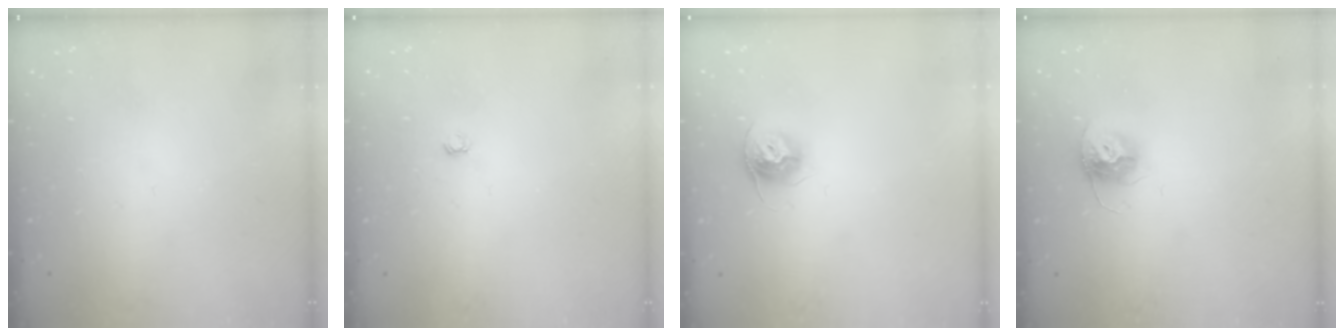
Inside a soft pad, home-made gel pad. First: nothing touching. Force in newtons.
{"total": 3.0, "press": 3.0, "slide": 0.4}
{"total": 10.5, "press": 10.4, "slide": 0.8}
{"total": 10.7, "press": 10.7, "slide": 0.7}